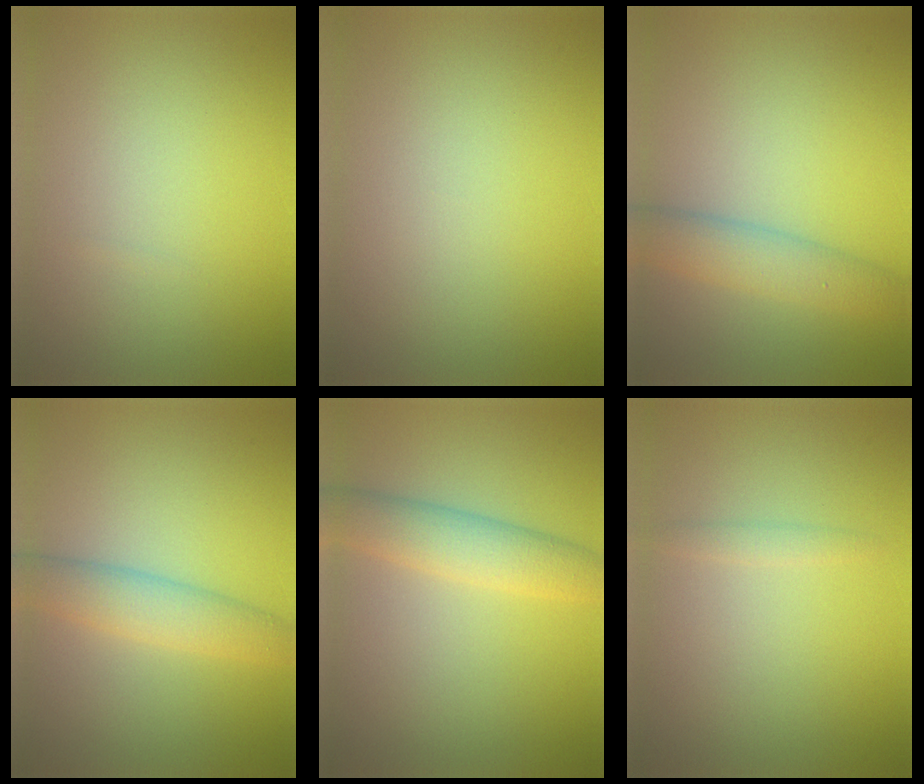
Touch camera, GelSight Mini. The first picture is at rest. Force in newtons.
{"total": 0.0}
{"total": 3.7, "press": 3.7, "slide": 0.1}
{"total": 3.7, "press": 3.7, "slide": 0.1}
{"total": 4.0, "press": 4.0, "slide": 0.1}
{"total": 0.8, "press": 0.8, "slide": 0.0}